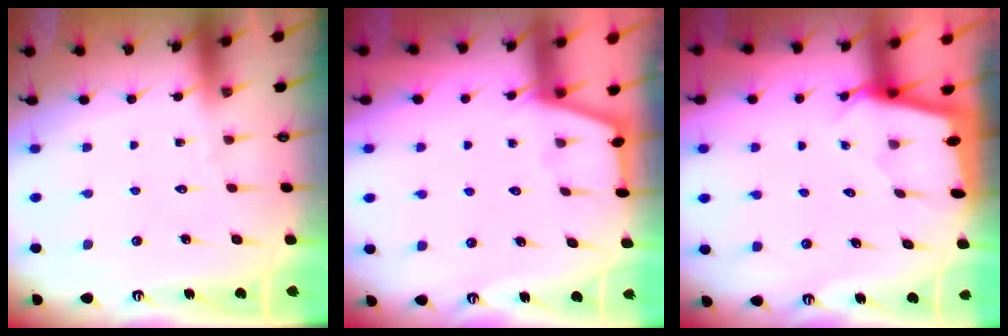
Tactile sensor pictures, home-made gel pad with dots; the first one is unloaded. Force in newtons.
{"total": 1.5, "press": 1.5, "slide": 0.2}
{"total": 1.7, "press": 1.6, "slide": 0.2}